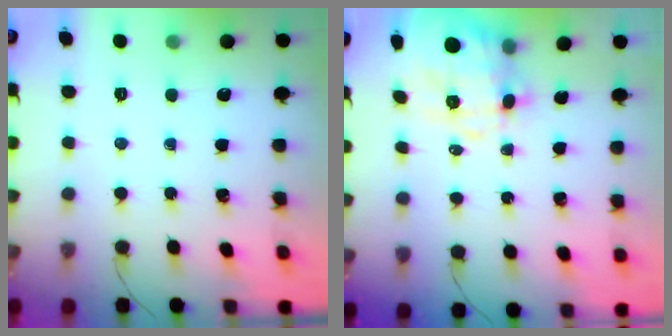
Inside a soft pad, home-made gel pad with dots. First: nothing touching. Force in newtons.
{"total": 10.5, "press": 10.2, "slide": 2.5}